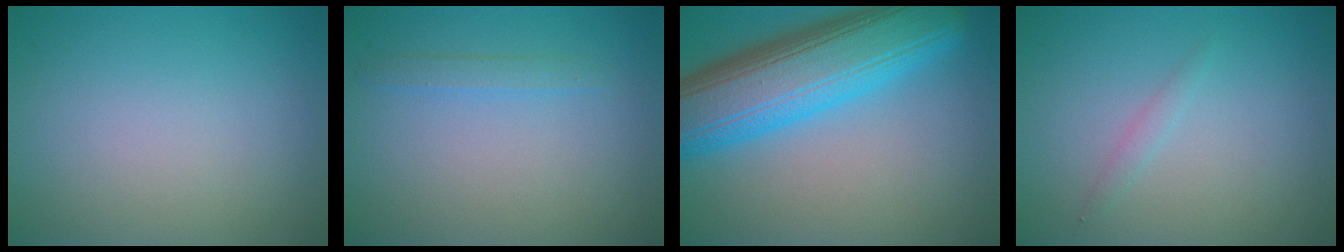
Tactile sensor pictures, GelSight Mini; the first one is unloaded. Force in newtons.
{"total": 1.1, "press": 1.1, "slide": 0.1}
{"total": 11.6, "press": 11.6, "slide": 0.4}
{"total": 0.8, "press": 0.8, "slide": 0.0}